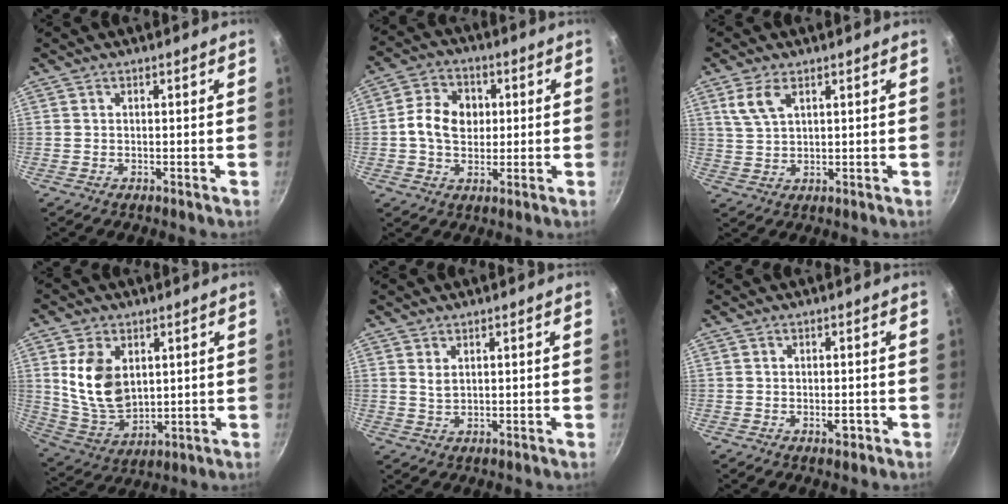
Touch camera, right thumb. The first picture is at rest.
{"total": 9.5, "force": [0.5, 7.4, 6.0], "torque": [-0.084, 0.012, 0.002]}
{"total": 5.0, "force": [2.6, 2.4, 3.6], "torque": [-0.076, -0.001, 0.059]}
{"total": 12.7, "force": [3.1, 8.4, 9.0], "torque": [-0.148, -0.020, 0.075]}
{"total": 1.9, "force": [0.9, 0.9, 1.3], "torque": [-0.024, -0.007, 0.024]}
{"total": 1.7, "force": [-0.7, 1.0, 1.2], "torque": [-0.011, 0.004, -0.010]}